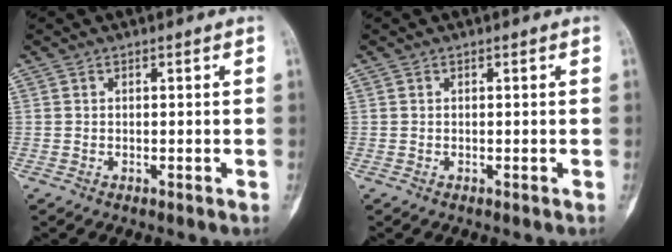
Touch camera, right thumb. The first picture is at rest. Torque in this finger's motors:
{"motor_torque": [0.00, 0.00, 0.01, 0.01, 0.00]}